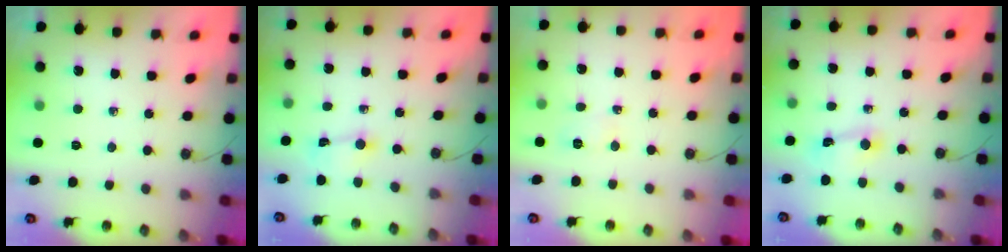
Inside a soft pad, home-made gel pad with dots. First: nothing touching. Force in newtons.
{"total": 1.3, "press": 1.2, "slide": 0.5}
{"total": 3.3, "press": 3.2, "slide": 0.9}
{"total": 2.4, "press": 2.4, "slide": 0.3}